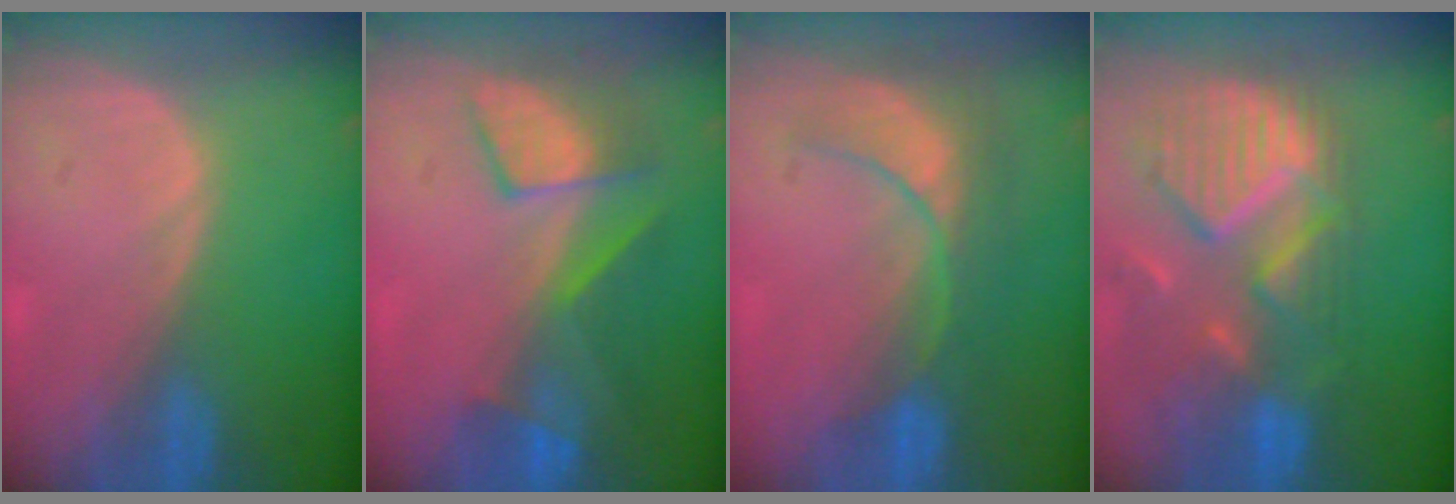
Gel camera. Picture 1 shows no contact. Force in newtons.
{"total": 8.0, "press": 7.5, "slide": 2.8}
{"total": 7.9, "press": 7.4, "slide": 2.6}
{"total": 12.0, "press": 10.4, "slide": 6.0}